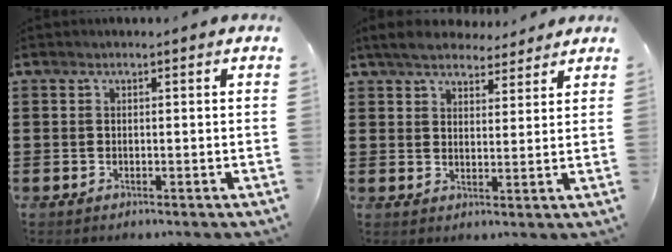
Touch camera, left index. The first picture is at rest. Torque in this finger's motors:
{"motor_torque": [1.06, -1.08, 0.16, 0.03]}